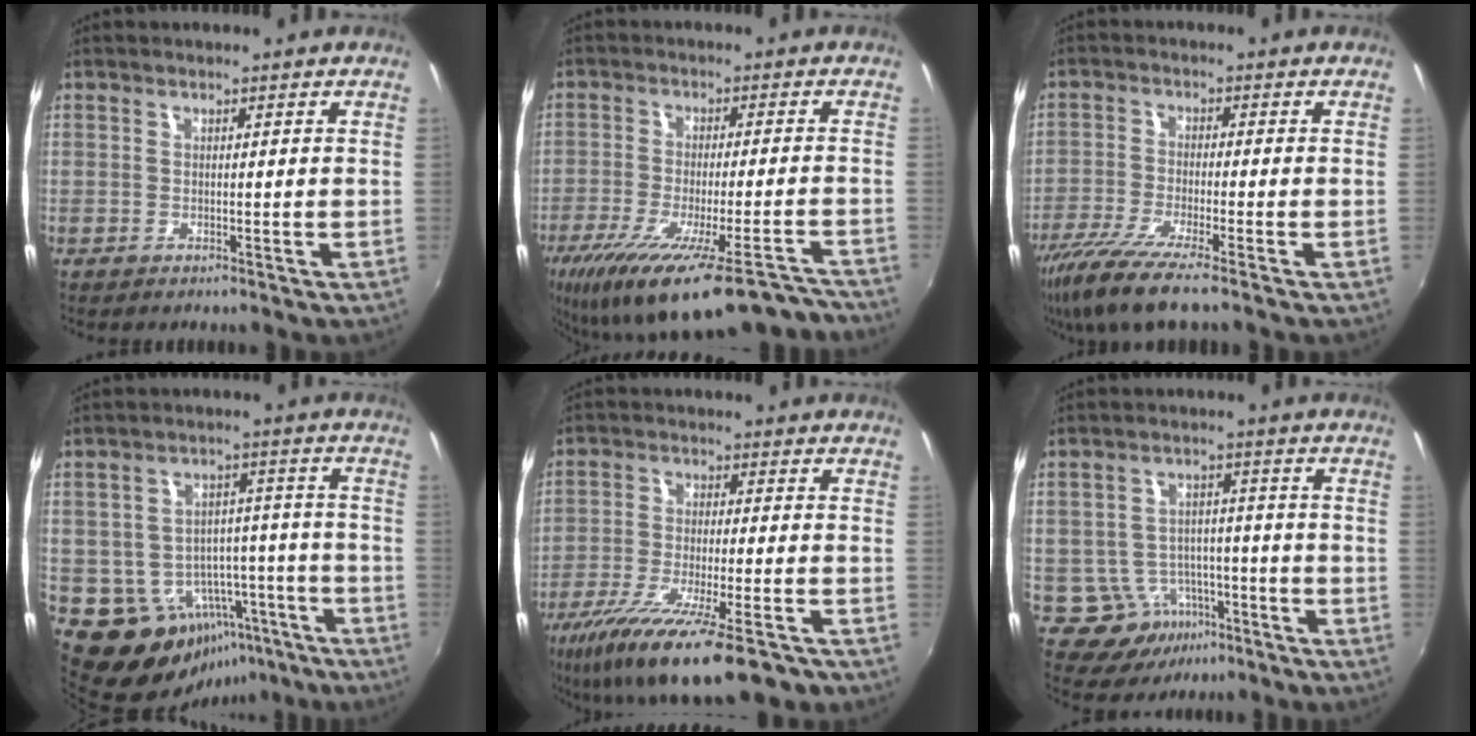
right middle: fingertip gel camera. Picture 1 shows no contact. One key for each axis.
{"total": 23.0, "fx": -17.8, "fy": 5.6, "fz": 13.5, "tx": -0.238, "ty": -0.056, "tz": -0.260}
{"total": 10.3, "fx": -7.7, "fy": 0.9, "fz": 6.8, "tx": -0.159, "ty": -0.038, "tz": -0.144}
{"total": 15.5, "fx": -8.5, "fy": 12.1, "fz": 4.9, "tx": -0.094, "ty": 0.043, "tz": -0.082}
{"total": 18.8, "fx": -12.9, "fy": 4.4, "fz": 12.9, "tx": -0.245, "ty": -0.064, "tz": -0.212}
{"total": 9.9, "fx": -4.7, "fy": 8.2, "fz": 2.8, "tx": -0.061, "ty": 0.023, "tz": -0.050}